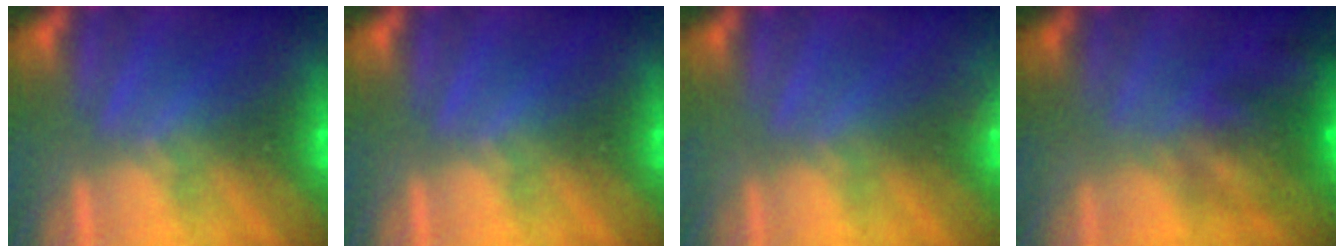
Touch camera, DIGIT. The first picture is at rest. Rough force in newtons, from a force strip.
{"total": 0.0}
{"total": 2.9}
{"total": 7.3}